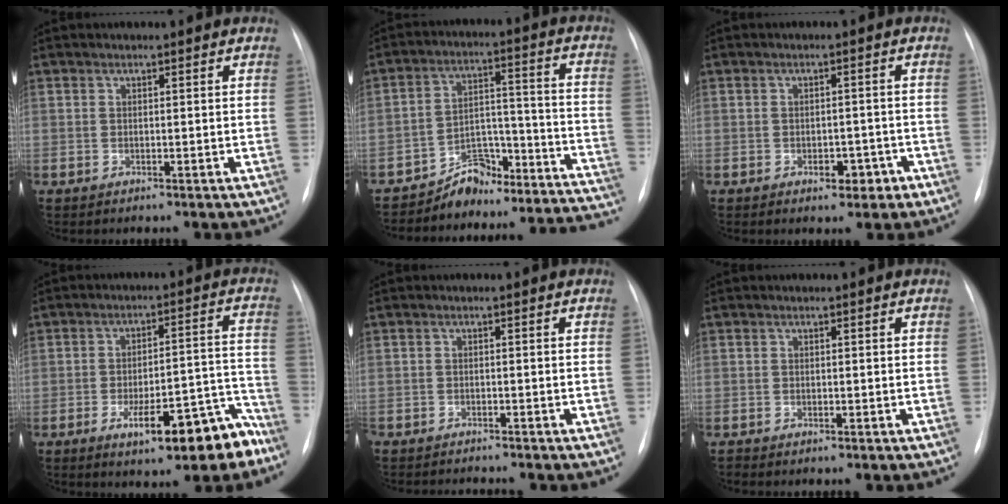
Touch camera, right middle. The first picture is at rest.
{"total": 17.5, "force": [-16.8, 4.4, 2.1], "torque": [0.002, 0.078, -0.232]}
{"total": 3.4, "force": [-1.8, 2.0, 2.1], "torque": [-0.020, 0.009, -0.017]}
{"total": 12.0, "force": [-7.5, 3.3, 8.7], "torque": [-0.107, 0.025, -0.102]}
{"total": 3.0, "force": [-3.0, -0.1, 0.6], "torque": [-0.005, -0.009, -0.043]}
{"total": 0.0}